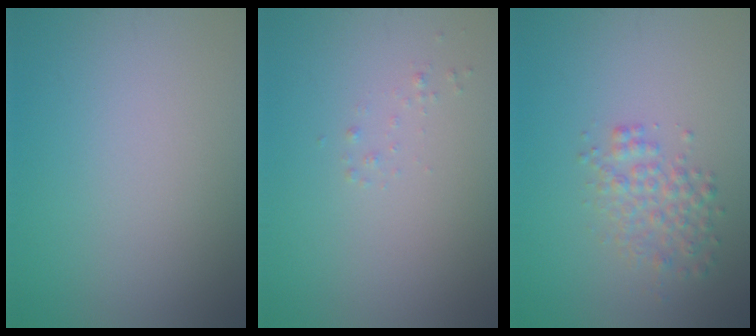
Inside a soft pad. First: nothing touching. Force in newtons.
{"total": 0.5, "press": 0.5, "slide": 0.0}
{"total": 2.6, "press": 2.6, "slide": 0.1}